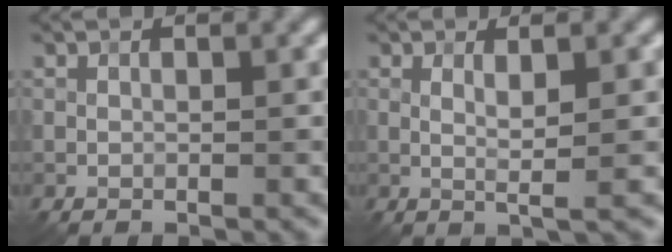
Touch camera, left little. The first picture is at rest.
{"total": 2.4, "force": [0.3, 0.3, 2.3], "torque": [-0.041, -0.003, 0.001]}